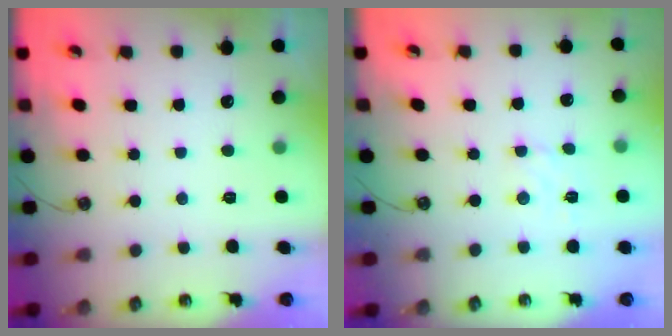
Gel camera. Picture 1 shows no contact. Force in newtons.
{"total": 2.4, "press": 2.4, "slide": 0.6}